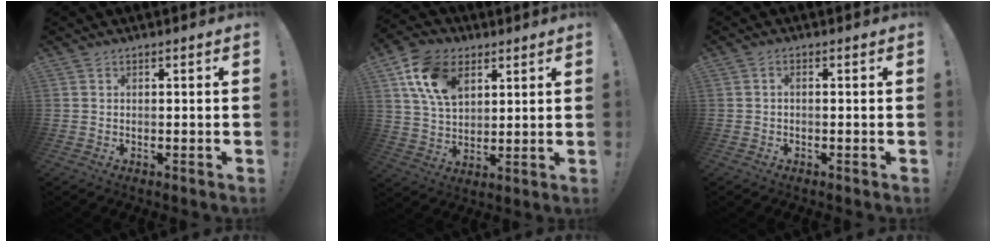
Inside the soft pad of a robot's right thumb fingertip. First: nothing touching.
{"total": 15.0, "force": [6.9, 10.1, 8.7], "torque": [-0.142, -0.017, 0.136]}
{"total": 1.1, "force": [-0.6, 0.2, 0.9], "torque": [-0.018, 0.003, -0.011]}